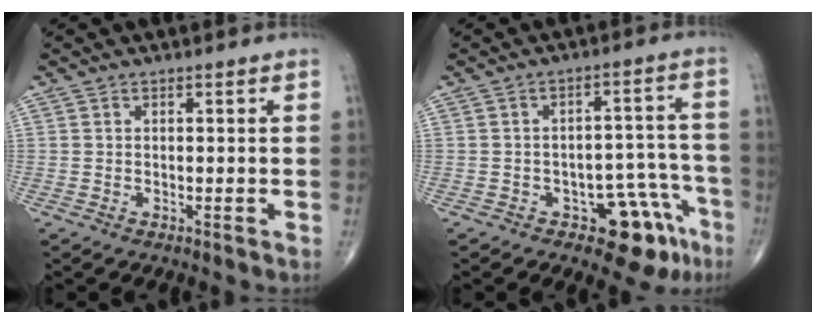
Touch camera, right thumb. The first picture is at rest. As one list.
[{"total": 10.7, "force": [-6.1, 5.6, 6.8], "torque": [-0.038, 0.054, -0.073]}]